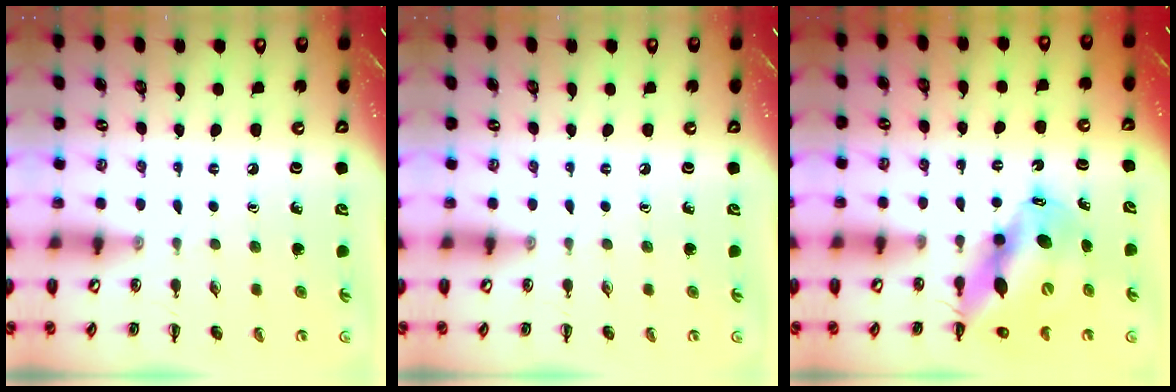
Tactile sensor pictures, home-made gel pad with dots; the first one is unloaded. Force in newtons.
{"total": 0.0}
{"total": 14.7, "press": 14.2, "slide": 3.9}